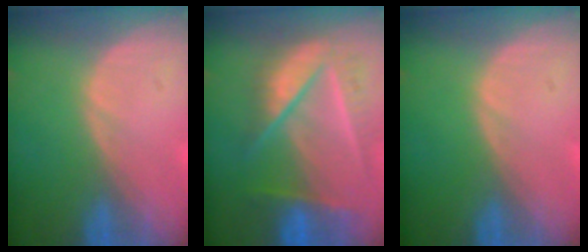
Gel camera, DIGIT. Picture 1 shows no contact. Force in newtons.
{"total": 9.5, "press": 8.3, "slide": 4.7}
{"total": 0.0}